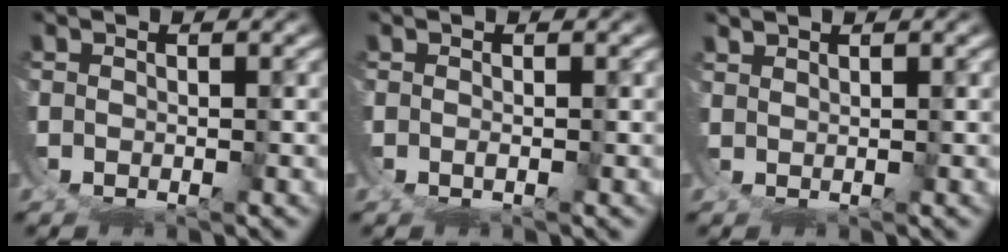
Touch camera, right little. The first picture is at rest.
{"total": 0.6, "force": [-0.1, -0.2, 0.6], "torque": [-0.010, -0.007, 0.003]}
{"total": 2.2, "force": [1.7, -1.2, -0.7], "torque": [0.020, 0.006, 0.029]}